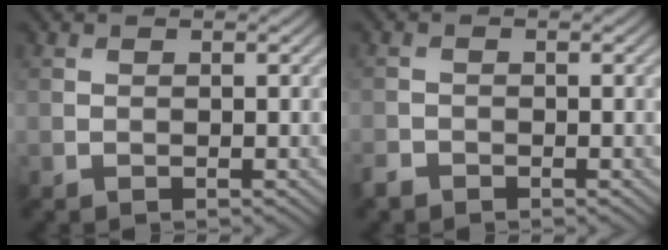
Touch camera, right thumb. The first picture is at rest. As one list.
[{"total": 1.4, "force": [-1.2, 0.7, 0.3], "torque": [-0.007, -0.002, -0.029]}]